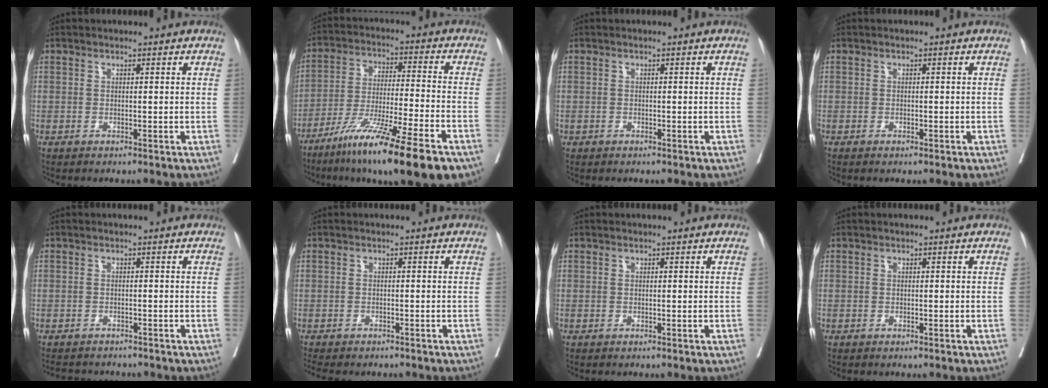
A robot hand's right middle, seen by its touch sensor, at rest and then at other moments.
{"total": 18.4, "force": [-12.0, 0.2, 14.0], "torque": [-0.211, -0.048, -0.204]}
{"total": 0.0}
{"total": 0.9, "force": [-0.6, 0.3, 0.6], "torque": [-0.010, -0.001, -0.006]}
{"total": 5.6, "force": [-5.3, 1.6, 1.1], "torque": [-0.007, -0.005, -0.072]}
{"total": 7.3, "force": [-6.4, 2.3, 2.8], "torque": [-0.039, -0.005, -0.088]}
{"total": 0.0}
{"total": 0.0}